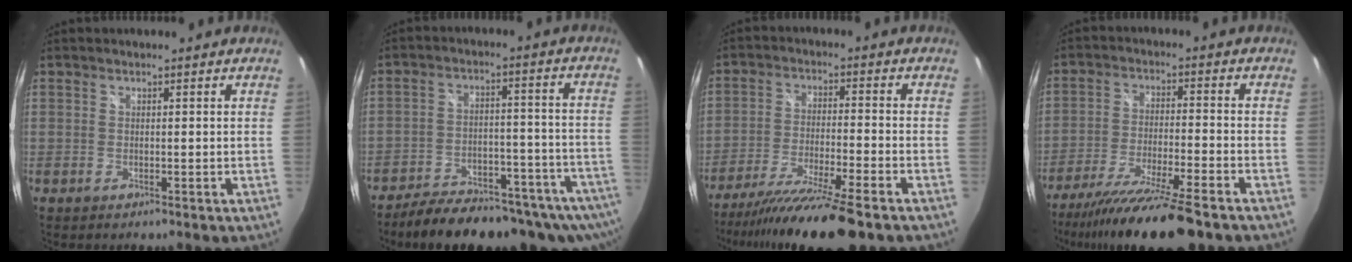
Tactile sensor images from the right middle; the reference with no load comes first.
{"total": 22.1, "force": [-18.0, 6.4, 11.2], "torque": [-0.184, -0.033, -0.234]}
{"total": 16.1, "force": [-13.1, 0.1, 9.4], "torque": [-0.184, -0.037, -0.220]}
{"total": 16.7, "force": [-13.6, 0.8, 9.6], "torque": [-0.190, -0.036, -0.228]}